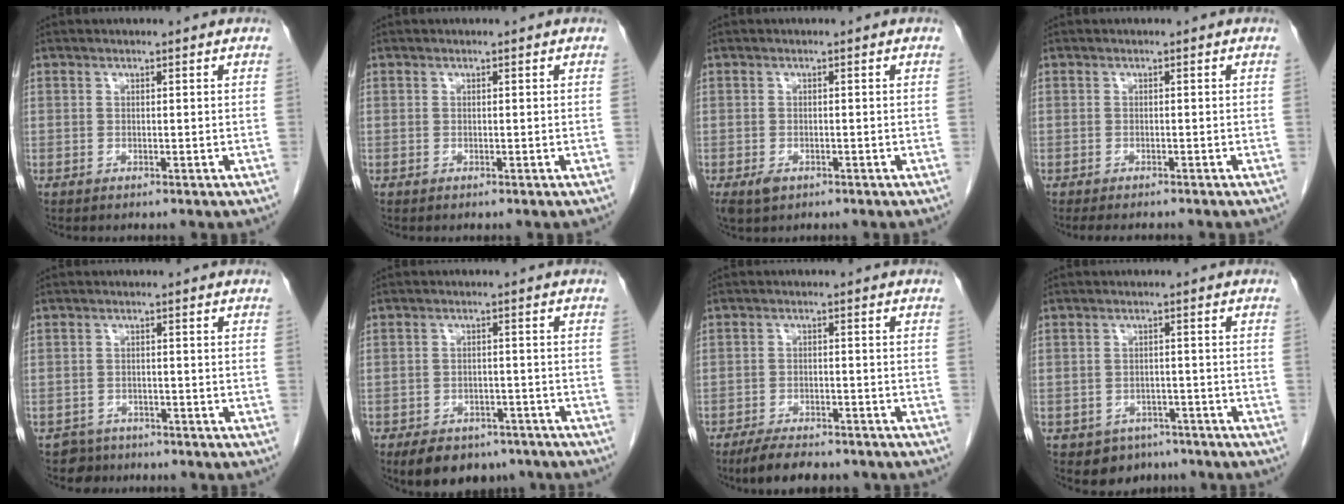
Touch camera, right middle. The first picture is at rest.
{"total": 0.0}
{"total": 2.3, "force": [-1.2, 1.4, 1.4], "torque": [-0.028, -0.003, -0.011]}
{"total": 3.9, "force": [-3.5, 0.8, 1.5], "torque": [-0.016, -0.008, -0.048]}
{"total": 3.0, "force": [-2.4, 1.6, -0.9], "torque": [0.012, 0.006, -0.040]}
{"total": 10.3, "force": [-7.6, 5.7, 3.8], "torque": [-0.054, 0.004, -0.103]}
{"total": 8.9, "force": [-7.5, 2.7, 4.0], "torque": [-0.062, -0.007, -0.110]}
{"total": 5.0, "force": [-3.7, 3.4, 0.3], "torque": [0.005, 0.013, -0.046]}